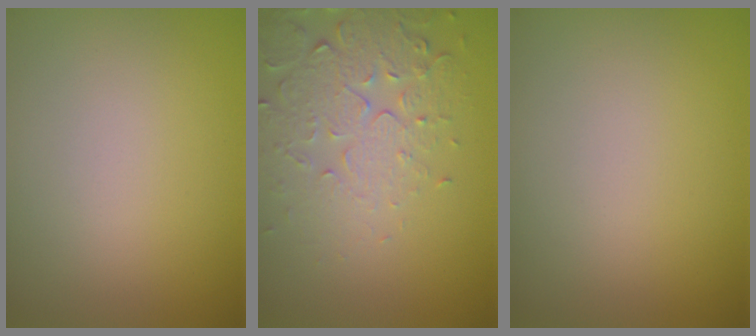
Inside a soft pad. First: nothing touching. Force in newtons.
{"total": 5.3, "press": 3.9, "slide": 3.6}
{"total": 0.0}